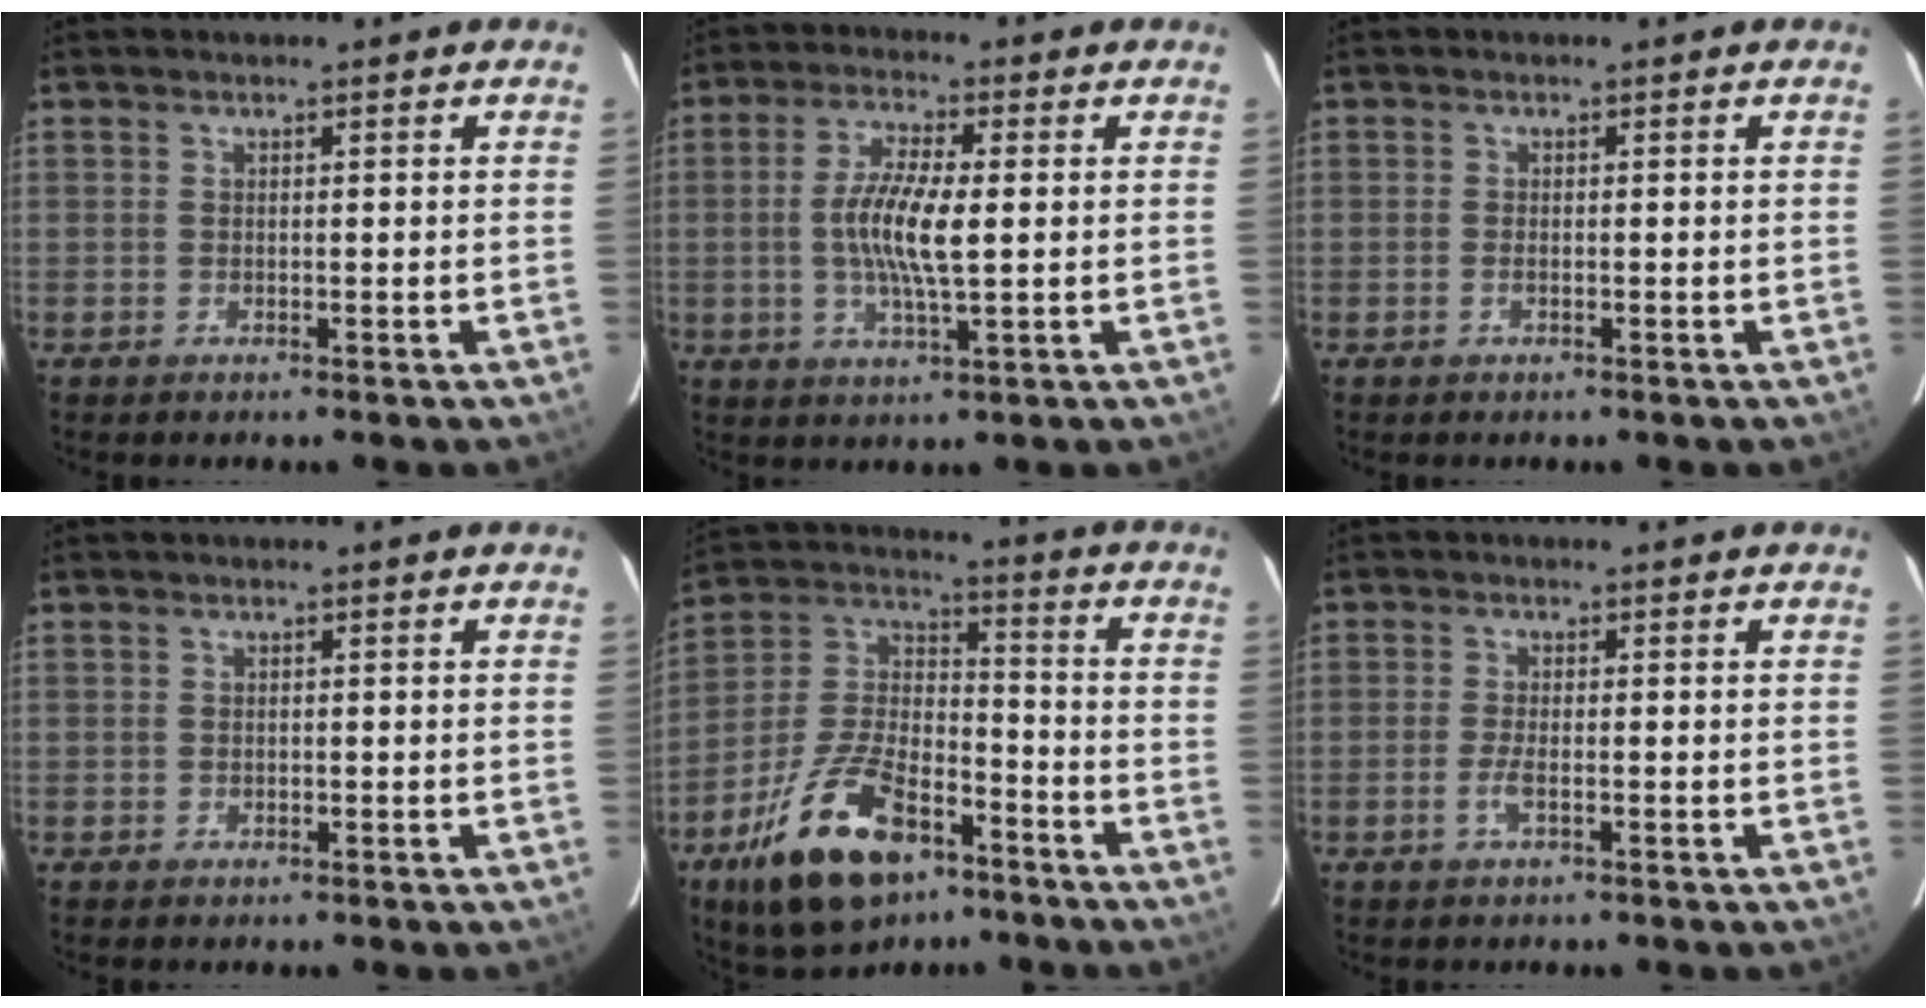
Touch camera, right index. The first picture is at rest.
{"total": 9.0, "force": [0.0, 1.9, 8.8], "torque": [-0.171, 0.000, -0.002]}
{"total": 0.8, "force": [-0.4, 0.3, 0.7], "torque": [-0.014, 0.000, -0.008]}
{"total": 0.6, "force": [-0.2, 0.6, 0.1], "torque": [0.002, -0.002, -0.002]}
{"total": 19.9, "force": [-11.1, 9.5, 13.4], "torque": [-0.271, -0.002, -0.190]}
{"total": 2.6, "force": [-1.1, 0.5, 2.3], "torque": [-0.050, -0.002, -0.023]}